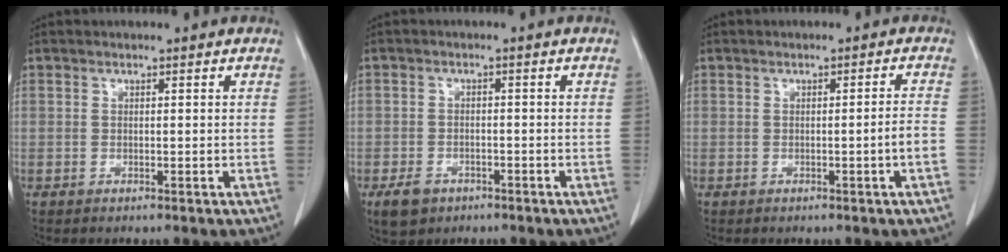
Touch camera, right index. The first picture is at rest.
{"total": 3.9, "force": [-2.3, 2.9, 1.5], "torque": [-0.027, 0.003, -0.026]}
{"total": 2.4, "force": [-1.0, -0.7, 2.1], "torque": [-0.031, -0.002, -0.017]}